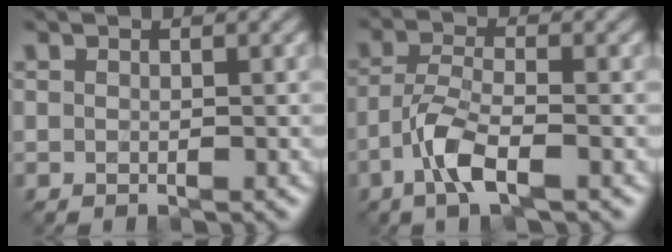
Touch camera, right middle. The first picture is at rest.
{"total": 4.3, "force": [-2.3, 1.2, 3.5], "torque": [-0.078, -0.001, -0.052]}